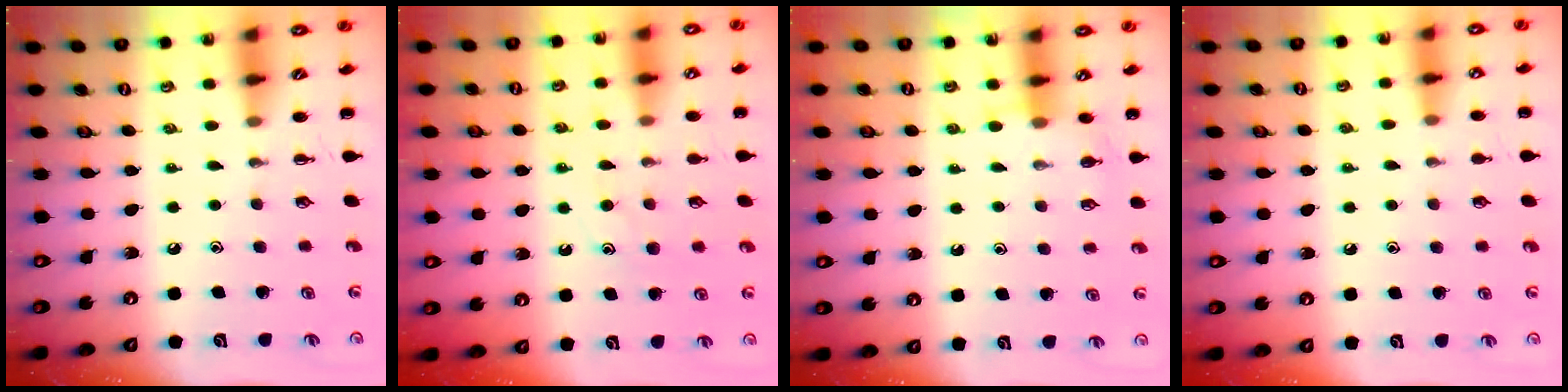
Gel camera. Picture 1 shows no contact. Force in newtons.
{"total": 10.7, "press": 10.7, "slide": 1.0}
{"total": 6.0, "press": 5.9, "slide": 1.3}
{"total": 8.1, "press": 7.8, "slide": 2.2}